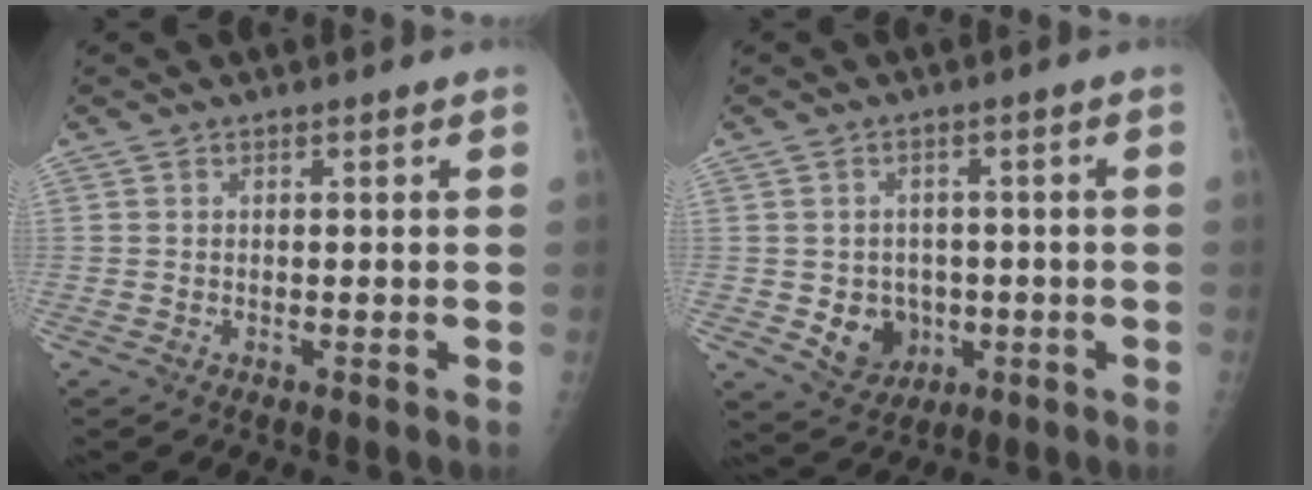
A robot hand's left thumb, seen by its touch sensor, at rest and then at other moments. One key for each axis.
{"total": 7.2, "fx": -1.5, "fy": 6.3, "fz": 3.3, "tx": -0.017, "ty": 0.006, "tz": -0.011}